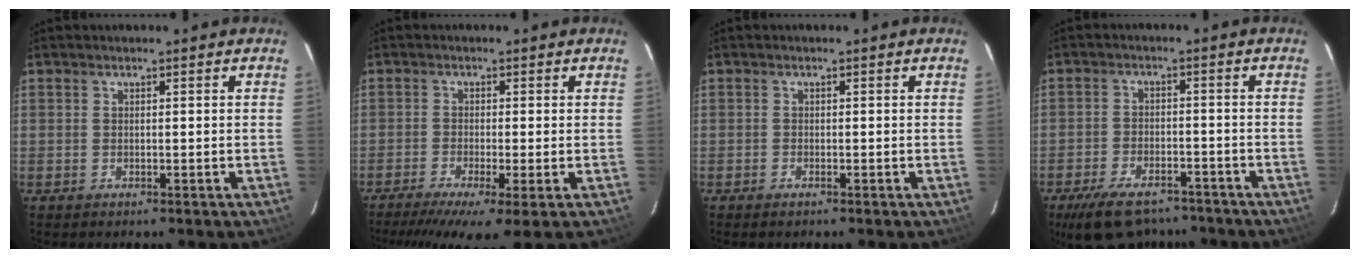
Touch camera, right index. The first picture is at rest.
{"total": 7.9, "force": [-5.0, 0.3, 6.0], "torque": [-0.127, -0.030, -0.086]}
{"total": 0.7, "force": [-0.6, 0.2, 0.2], "torque": [-0.007, -0.002, -0.013]}
{"total": 13.2, "force": [-10.1, 6.0, 6.1], "torque": [-0.139, -0.004, -0.150]}